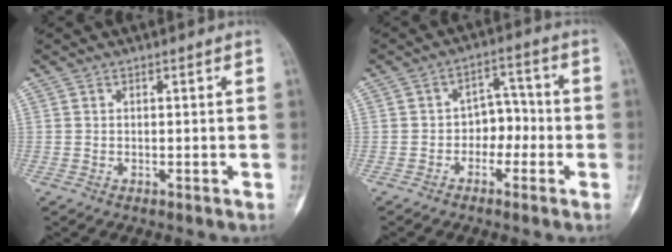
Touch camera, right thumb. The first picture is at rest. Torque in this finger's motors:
{"motor_torque": [-0.49, -0.23, 0.20, -0.15, 0.01]}